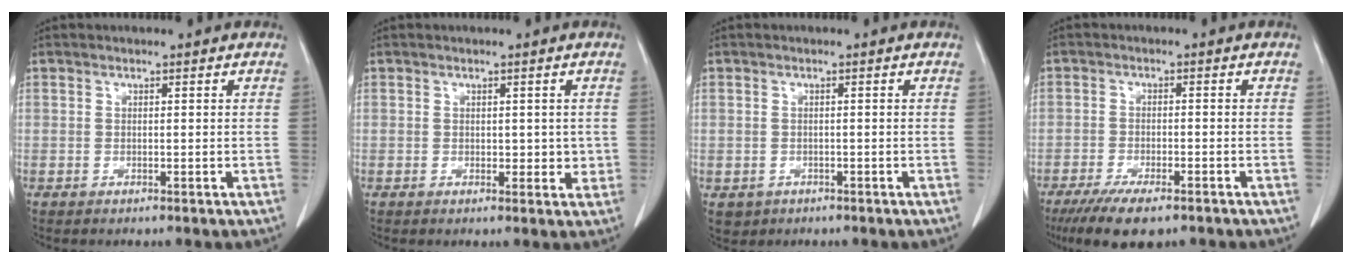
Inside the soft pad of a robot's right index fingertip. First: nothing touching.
{"total": 2.6, "force": [0.2, 1.7, 1.9], "torque": [-0.017, -0.003, 0.006]}
{"total": 2.6, "force": [-1.1, 2.3, 0.3], "torque": [-0.004, 0.003, -0.011]}
{"total": 8.5, "force": [-6.1, 2.4, 5.4], "torque": [-0.085, -0.015, -0.097]}